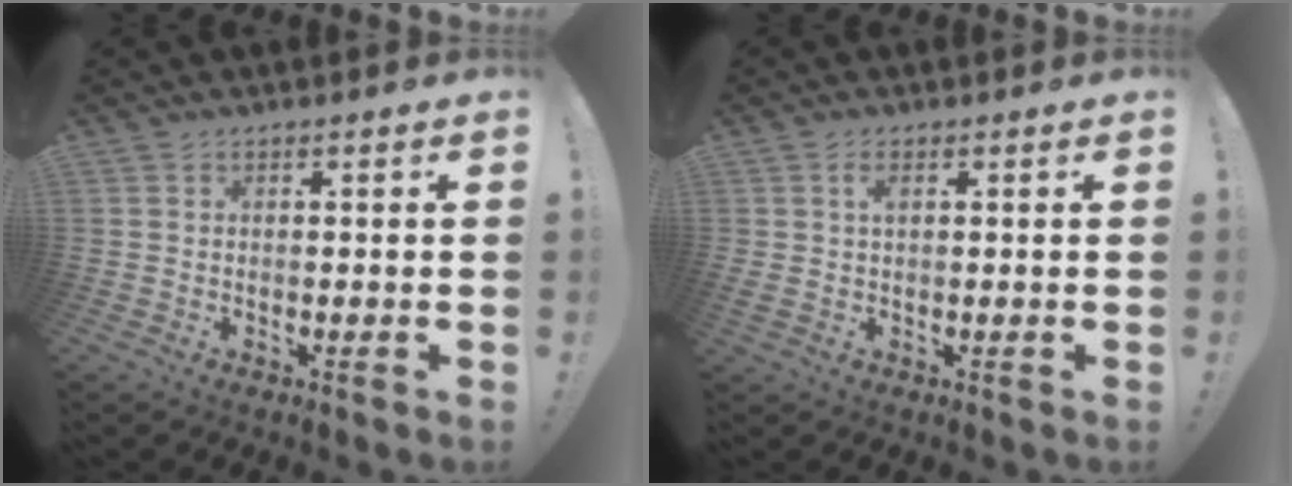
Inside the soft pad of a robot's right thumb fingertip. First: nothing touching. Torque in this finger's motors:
{"motor_torque": [0.21, 0.03, 0.43, 0.39, 0.29]}